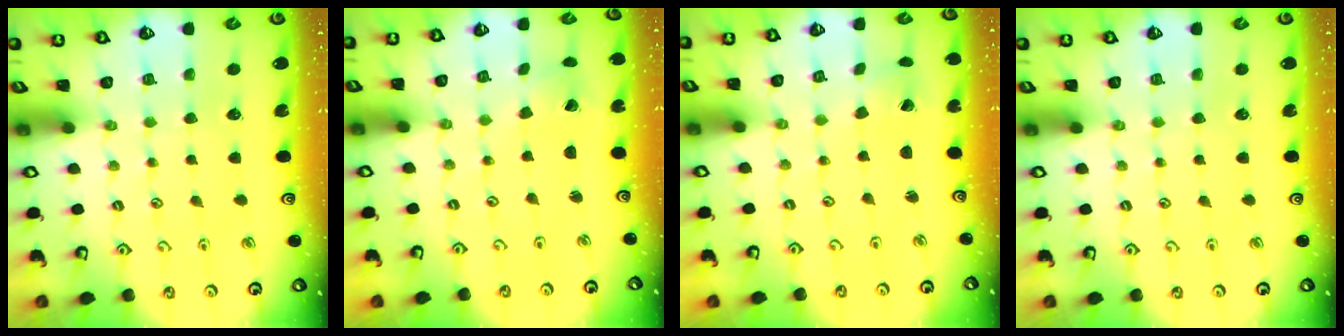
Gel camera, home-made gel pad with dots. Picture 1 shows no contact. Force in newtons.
{"total": 1.5, "press": 1.5, "slide": 0.3}
{"total": 1.6, "press": 1.5, "slide": 0.3}
{"total": 0.0}